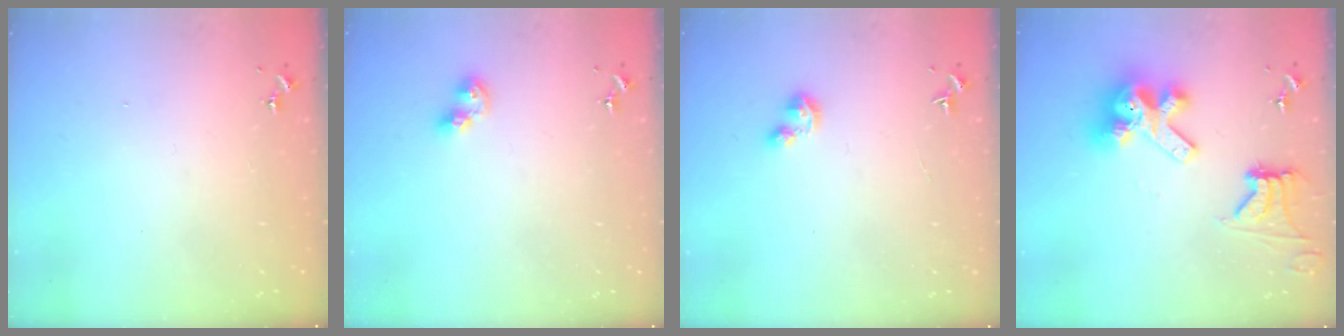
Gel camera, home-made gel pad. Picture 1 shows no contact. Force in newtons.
{"total": 7.2, "press": 7.2, "slide": 0.9}
{"total": 3.4, "press": 3.3, "slide": 0.7}
{"total": 14.0, "press": 14.0, "slide": 1.2}